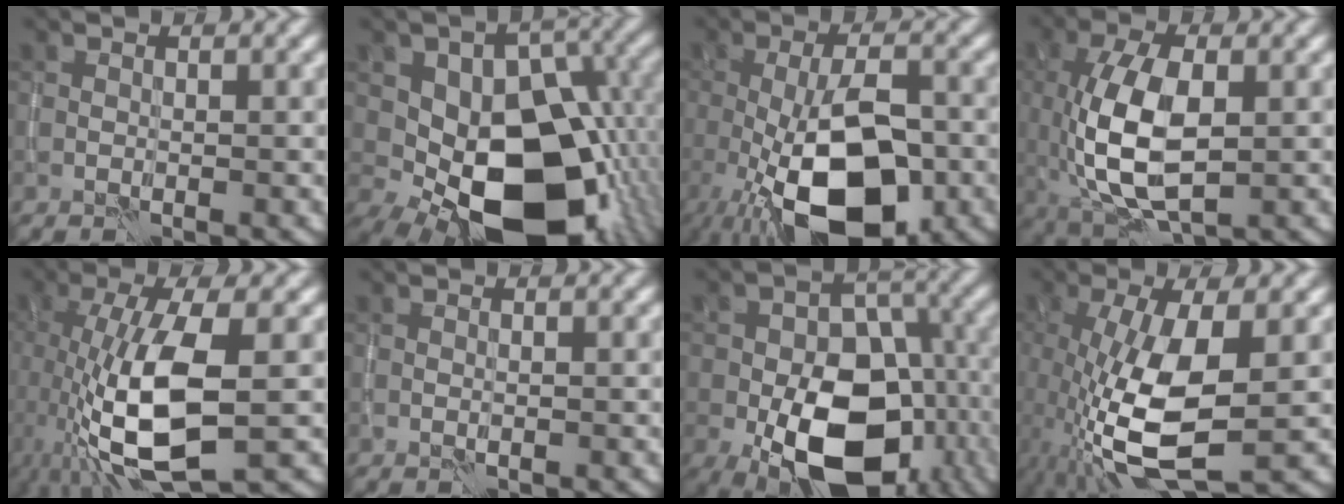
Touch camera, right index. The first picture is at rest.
{"total": 16.4, "force": [-3.1, 10.2, 12.5], "torque": [-0.173, -0.013, -0.049]}
{"total": 12.8, "force": [-4.9, 5.5, 10.4], "torque": [-0.180, -0.019, -0.080]}
{"total": 8.9, "force": [-0.8, 4.2, 7.8], "torque": [-0.167, -0.006, -0.012]}
{"total": 10.3, "force": [-1.7, 3.7, 9.5], "torque": [-0.196, -0.018, -0.027]}
{"total": 0.0}
{"total": 15.5, "force": [-5.3, 10.0, 10.6], "torque": [-0.174, -0.045, -0.066]}
{"total": 9.8, "force": [-2.3, 3.6, 8.8], "torque": [-0.198, -0.021, -0.040]}